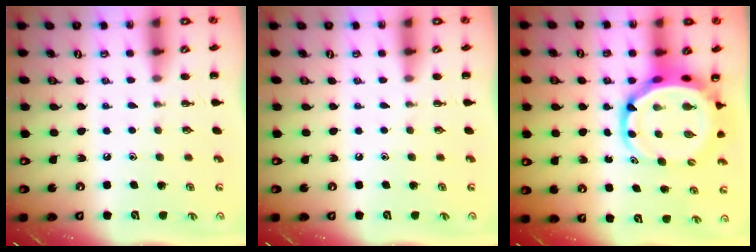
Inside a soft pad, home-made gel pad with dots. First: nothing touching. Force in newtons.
{"total": 0.0}
{"total": 8.3, "press": 7.9, "slide": 2.4}